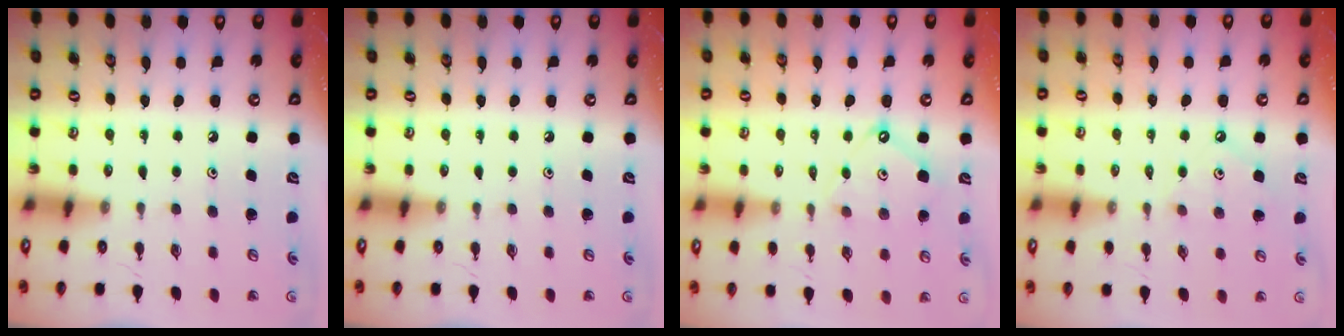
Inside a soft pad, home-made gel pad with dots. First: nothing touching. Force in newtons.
{"total": 0.0}
{"total": 8.9, "press": 8.9, "slide": 0.8}
{"total": 2.4, "press": 2.3, "slide": 0.5}